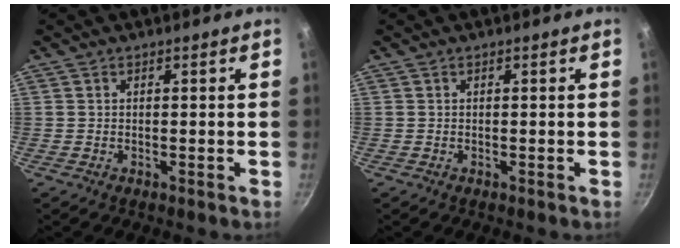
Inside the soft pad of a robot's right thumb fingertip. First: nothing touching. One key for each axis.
{"total": 0.0}